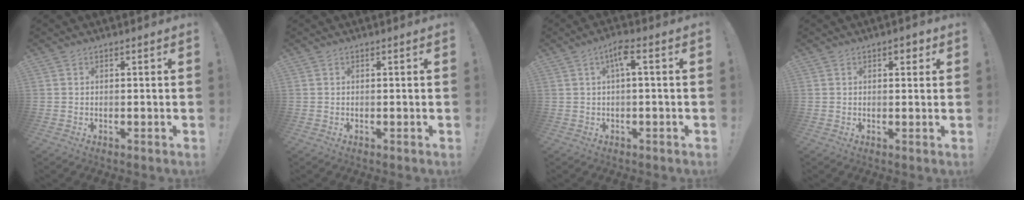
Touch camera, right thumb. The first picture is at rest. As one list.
[{"total": 0.0}, {"total": 5.3, "force": [0.8, 0.7, 5.2], "torque": [-0.084, -0.002, 0.006]}, {"total": 2.1, "force": [0.9, 1.2, 1.4], "torque": [-0.005, -0.004, 0.011]}]